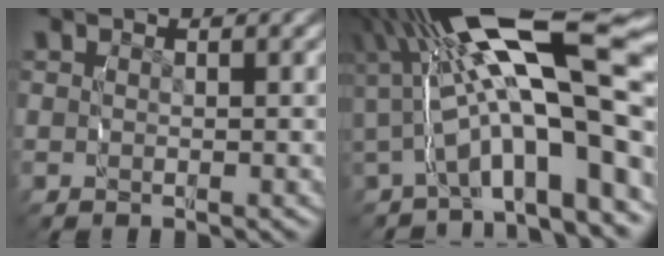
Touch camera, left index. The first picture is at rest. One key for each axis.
{"total": 11.1, "fx": 1.0, "fy": 5.1, "fz": 9.9, "tx": -0.151, "ty": 0.027, "tz": 0.009}